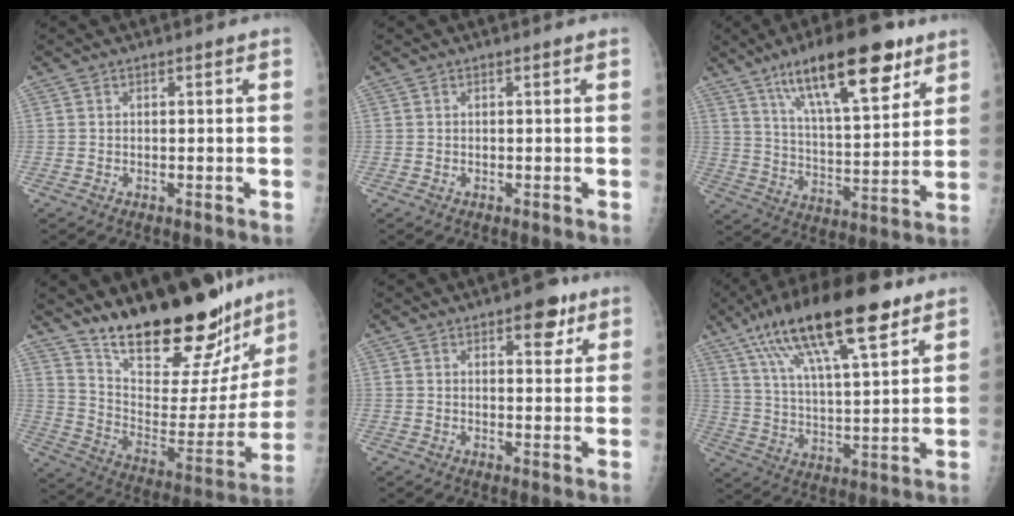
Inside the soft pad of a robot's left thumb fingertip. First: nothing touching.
{"total": 0.0}
{"total": 19.9, "force": [11.8, 6.3, 14.8], "torque": [-0.208, -0.045, 0.198]}
{"total": 27.9, "force": [22.4, 9.2, 14.0], "torque": [-0.181, -0.118, 0.334]}
{"total": 6.0, "force": [3.5, 2.9, 3.9], "torque": [-0.026, -0.014, 0.041]}
{"total": 22.0, "force": [12.9, 6.5, 16.6], "torque": [-0.271, -0.025, 0.224]}